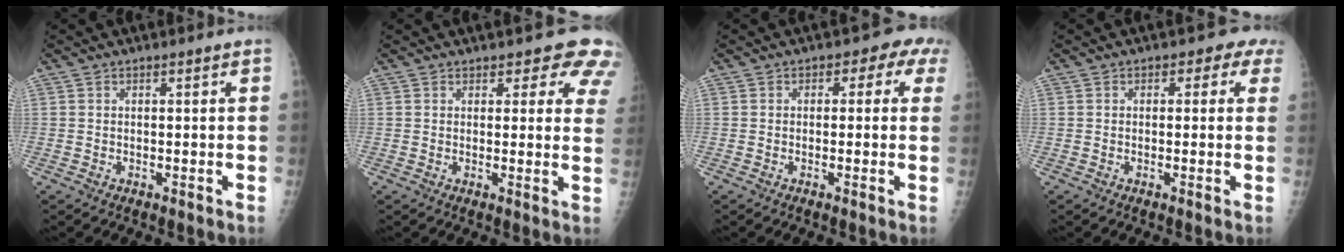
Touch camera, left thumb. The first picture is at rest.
{"total": 7.2, "force": [6.1, 3.0, 2.2], "torque": [0.026, -0.023, 0.047]}
{"total": 3.6, "force": [1.0, 2.6, 2.3], "torque": [0.013, 0.007, -0.006]}
{"total": 2.7, "force": [1.1, 2.0, 1.5], "torque": [0.015, 0.003, 0.001]}